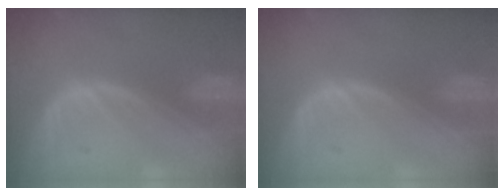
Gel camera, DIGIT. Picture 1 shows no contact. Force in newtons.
{"total": 0.0}